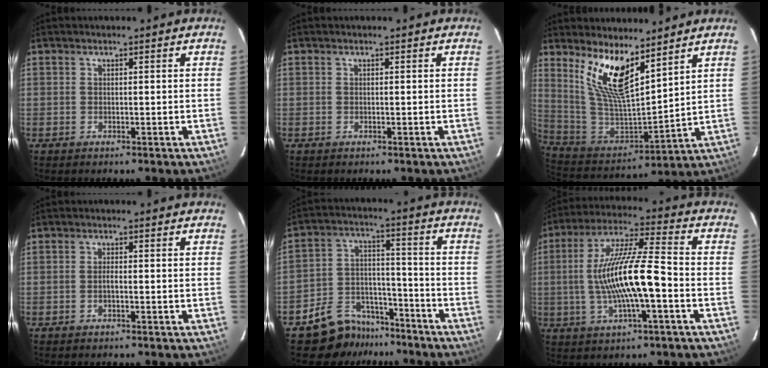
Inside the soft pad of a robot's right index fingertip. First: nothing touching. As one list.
[{"total": 0.0}, {"total": 14.1, "force": [9.3, 4.1, 9.7], "torque": [-0.190, -0.011, 0.194]}, {"total": 0.8, "force": [-0.4, 0.3, 0.7], "torque": [-0.013, 0.001, -0.007]}, {"total": 11.1, "force": [-9.0, 6.3, 1.7], "torque": [-0.044, 0.053, -0.133]}, {"total": 14.9, "force": [-2.6, 2.3, 14.5], "torque": [-0.276, 0.006, -0.046]}]